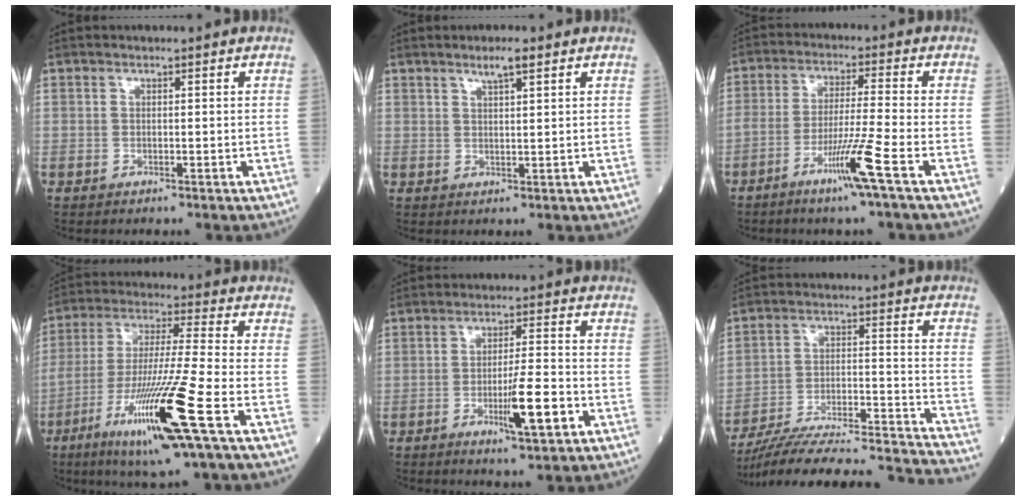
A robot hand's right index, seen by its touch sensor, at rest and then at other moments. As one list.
[{"total": 2.8, "force": [1.9, 0.1, 2.0], "torque": [-0.040, 0.001, 0.036]}, {"total": 8.0, "force": [-4.2, -1.6, 6.6], "torque": [-0.125, -0.013, -0.081]}, {"total": 16.7, "force": [-7.3, -0.8, 15.0], "torque": [-0.311, -0.031, -0.132]}, {"total": 9.1, "force": [-3.4, 0.6, 8.4], "torque": [-0.142, -0.009, -0.052]}, {"total": 26.1, "force": [-24.4, 0.3, 9.2], "torque": [-0.093, -0.010, -0.347]}]